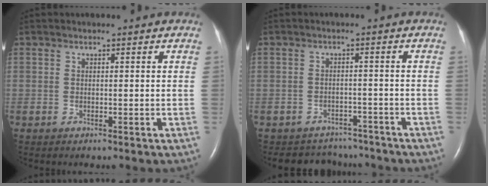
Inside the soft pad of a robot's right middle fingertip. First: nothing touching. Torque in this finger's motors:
{"motor_torque": [0.06, -0.18, 0.01, 0.03]}